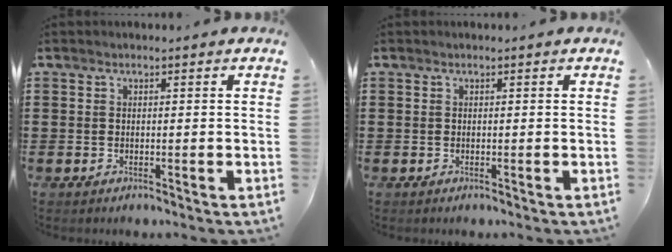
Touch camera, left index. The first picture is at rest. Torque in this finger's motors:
{"motor_torque": [0.00, 0.00, 0.00, 0.00]}